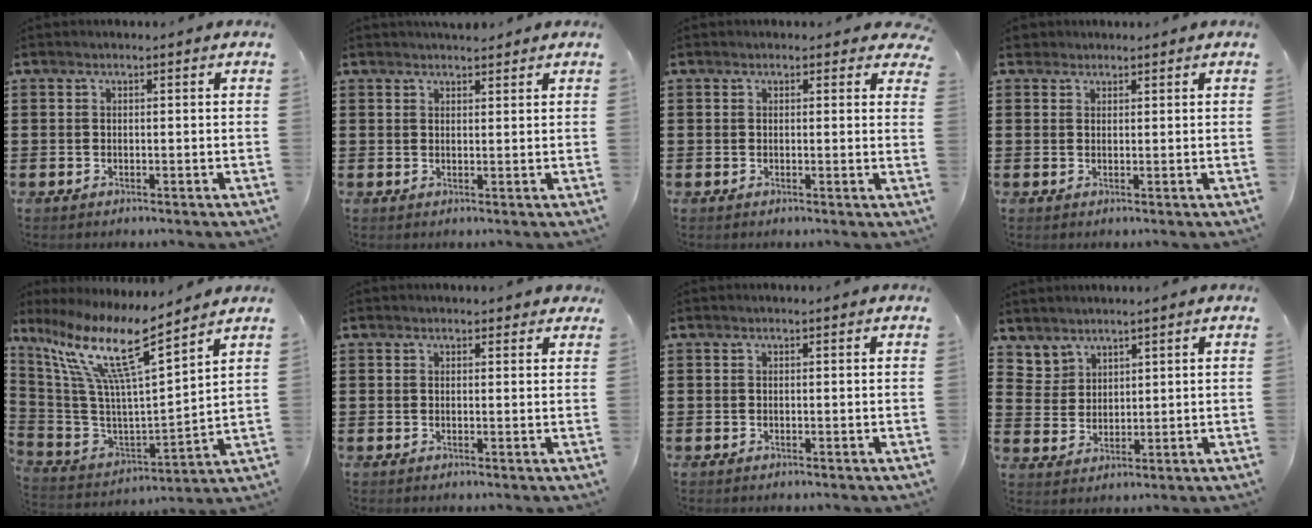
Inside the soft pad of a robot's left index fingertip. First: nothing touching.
{"total": 1.9, "force": [1.8, 0.5, 0.4], "torque": [-0.012, 0.004, 0.034]}
{"total": 1.2, "force": [0.9, 0.7, 0.4], "torque": [-0.004, 0.004, 0.015]}
{"total": 1.6, "force": [1.4, 0.8, 0.2], "torque": [-0.008, 0.006, 0.027]}
{"total": 13.4, "force": [8.8, 1.3, 10.0], "torque": [-0.233, -0.063, 0.141]}
{"total": 1.2, "force": [0.9, 0.5, 0.4], "torque": [-0.002, 0.002, 0.015]}
{"total": 0.0}
{"total": 3.7, "force": [3.1, 2.1, 0.1], "torque": [-0.017, -0.001, 0.060]}